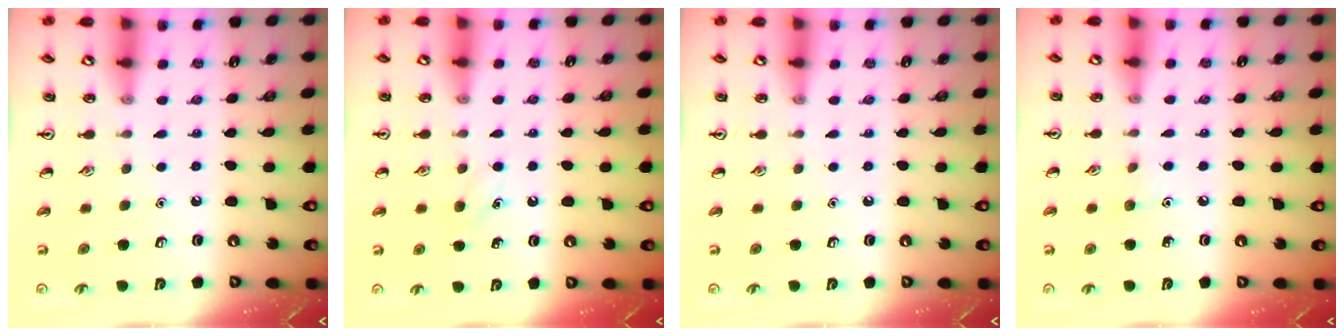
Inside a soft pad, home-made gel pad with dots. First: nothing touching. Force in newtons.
{"total": 4.3, "press": 4.1, "slide": 1.4}
{"total": 0.0}
{"total": 4.1, "press": 3.9, "slide": 1.4}